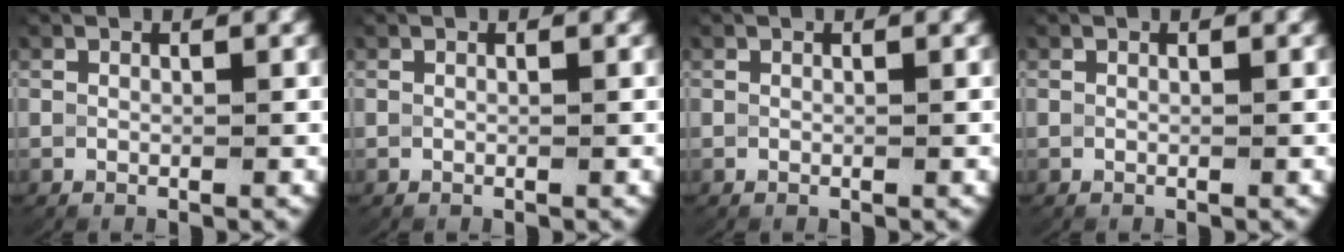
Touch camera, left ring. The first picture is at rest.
{"total": 0.0}
{"total": 0.0}
{"total": 0.0}